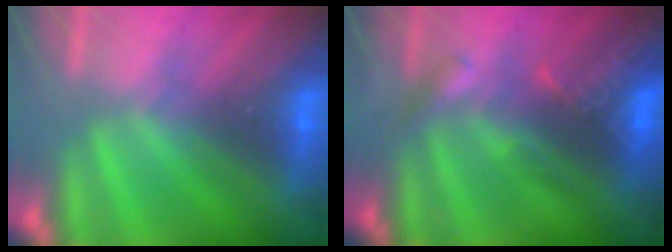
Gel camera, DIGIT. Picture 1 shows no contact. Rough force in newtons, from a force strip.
{"total": 2.7}